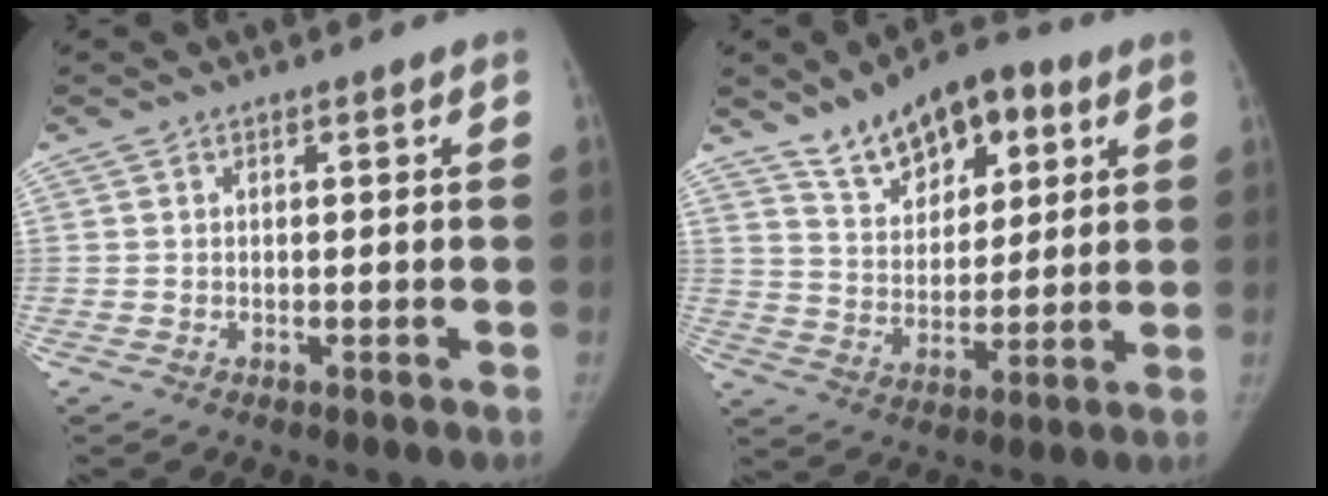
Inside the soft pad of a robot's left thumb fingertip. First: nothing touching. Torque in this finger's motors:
{"motor_torque": [0.82, 0.85, 0.09, -0.23, 0.06]}